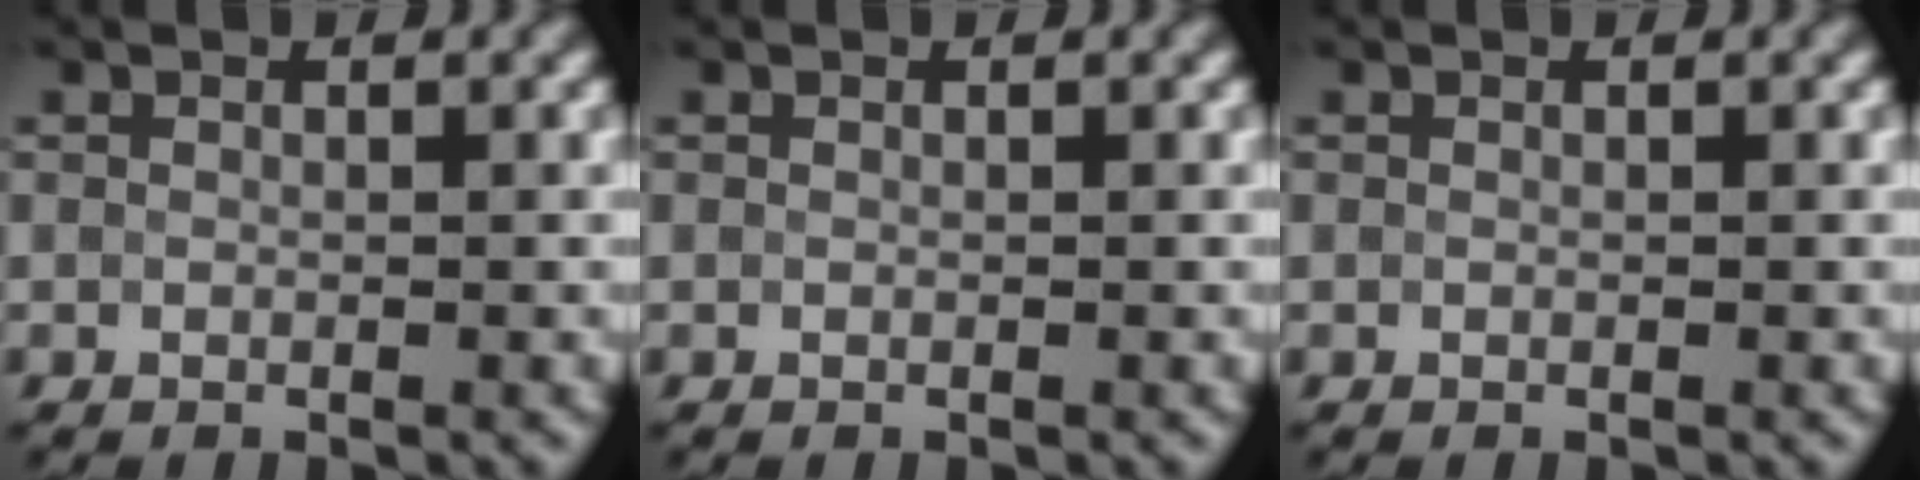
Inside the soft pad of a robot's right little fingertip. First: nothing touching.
{"total": 0.0}
{"total": 0.0}